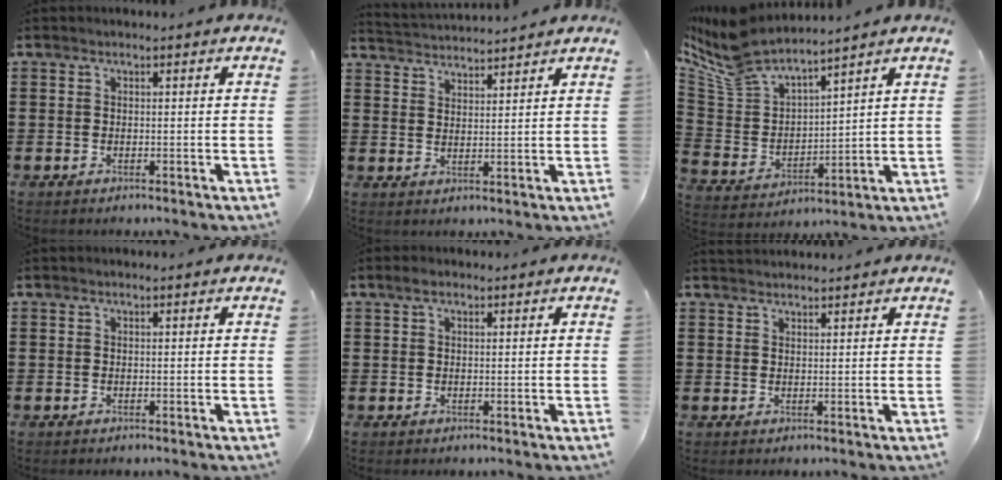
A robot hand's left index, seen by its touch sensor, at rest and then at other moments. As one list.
[{"total": 2.6, "force": [2.5, -0.3, -0.6], "torque": [0.000, -0.014, 0.045]}, {"total": 8.7, "force": [8.0, 1.9, 2.9], "torque": [-0.094, -0.044, 0.145]}, {"total": 0.0}, {"total": 1.6, "force": [0.6, 0.9, 1.1], "torque": [-0.024, 0.006, 0.010]}, {"total": 1.5, "force": [1.5, 0.1, 0.0], "torque": [-0.002, 0.003, 0.030]}]